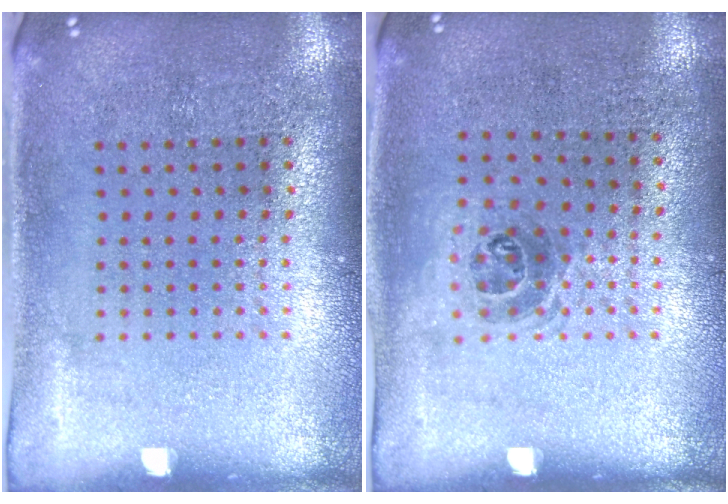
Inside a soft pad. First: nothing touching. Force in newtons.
{"total": 1.0, "press": 0.7, "slide": 0.6}